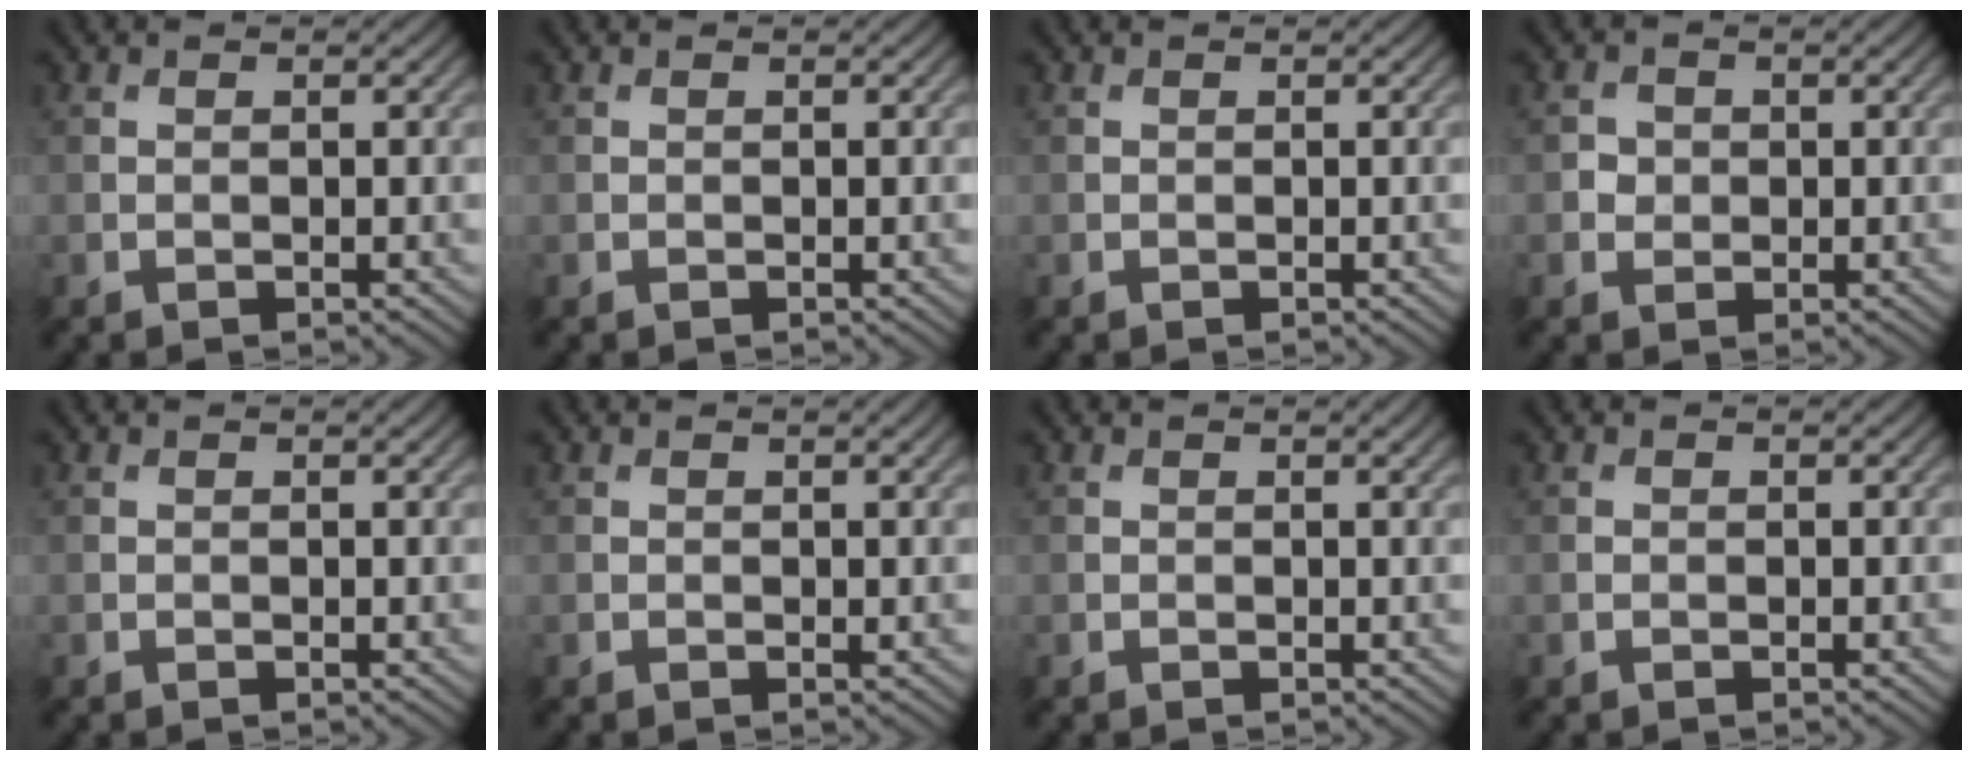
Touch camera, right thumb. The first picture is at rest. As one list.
[{"total": 0.0}, {"total": 0.0}, {"total": 1.7, "force": [-0.1, 1.6, 0.4], "torque": [-0.005, -0.002, -0.003]}, {"total": 0.0}, {"total": 0.6, "force": [0.2, 0.0, 0.5], "torque": [-0.008, 0.001, 0.003]}, {"total": 0.6, "force": [0.3, 0.0, 0.6], "torque": [-0.007, 0.002, 0.004]}, {"total": 0.0}]